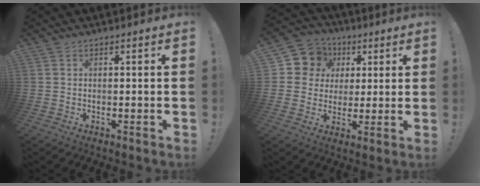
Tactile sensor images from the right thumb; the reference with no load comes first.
{"total": 9.5, "force": [2.6, 8.9, 2.3], "torque": [-0.031, -0.010, 0.056]}